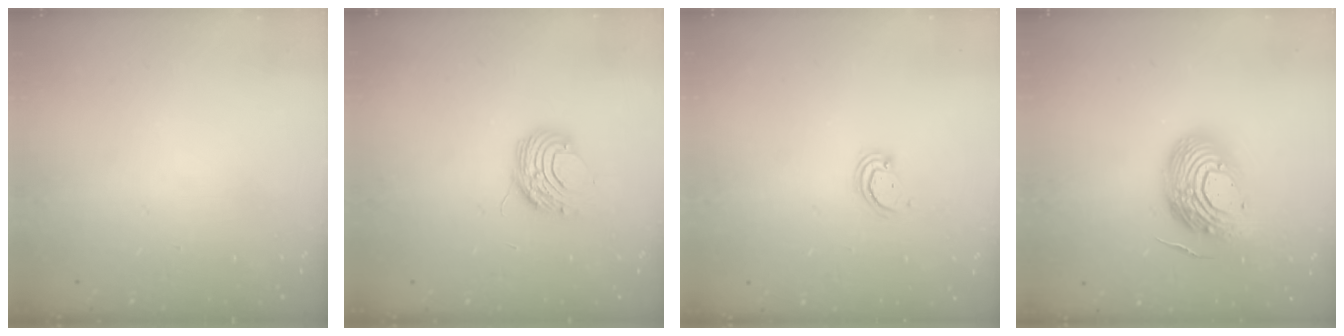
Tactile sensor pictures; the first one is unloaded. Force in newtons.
{"total": 9.2, "press": 9.1, "slide": 0.8}
{"total": 2.5, "press": 2.4, "slide": 0.2}
{"total": 18.7, "press": 18.7, "slide": 1.6}